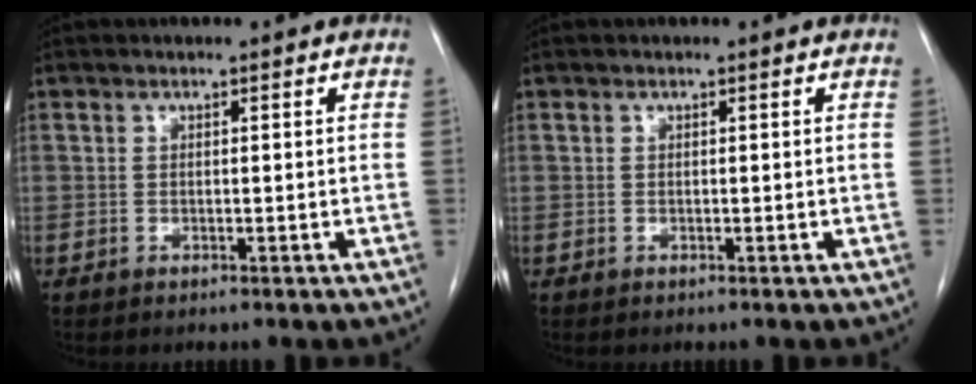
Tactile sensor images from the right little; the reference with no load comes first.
{"total": 0.0}